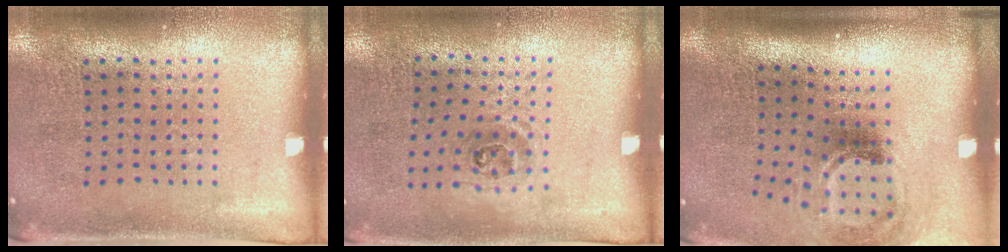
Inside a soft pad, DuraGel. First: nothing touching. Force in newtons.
{"total": 1.0, "press": 0.7, "slide": 0.7}
{"total": 2.0, "press": 1.3, "slide": 1.6}